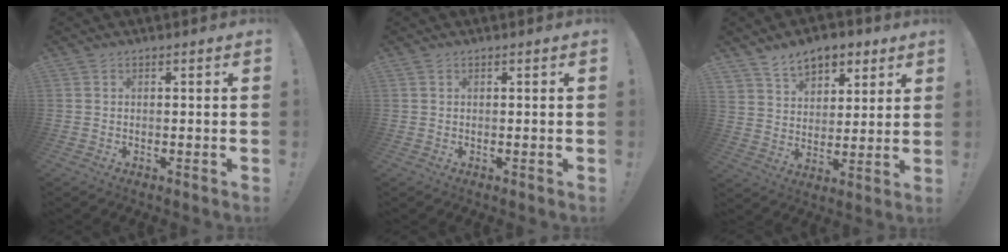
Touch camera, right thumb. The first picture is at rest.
{"total": 0.0}
{"total": 10.1, "force": [7.1, 6.5, 3.1], "torque": [-0.043, -0.047, 0.136]}